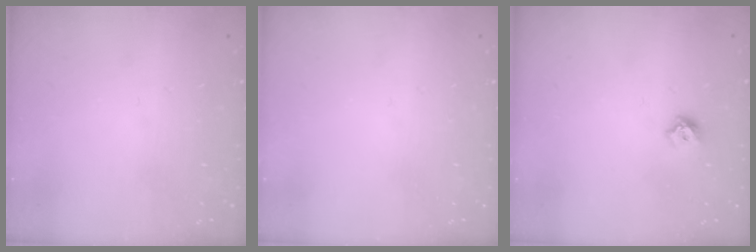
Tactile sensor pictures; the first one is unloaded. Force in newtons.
{"total": 0.0}
{"total": 5.4, "press": 5.3, "slide": 1.0}